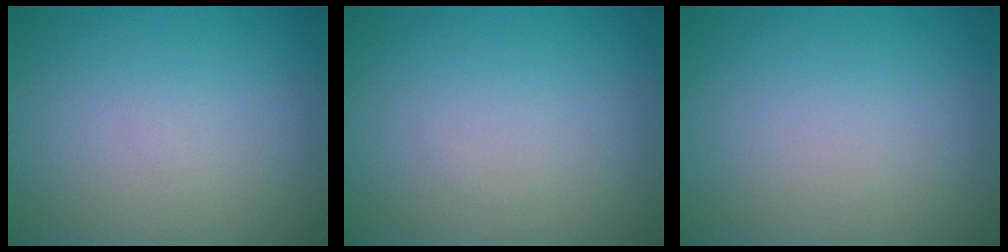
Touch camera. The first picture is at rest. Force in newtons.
{"total": 0.0}
{"total": 0.0}